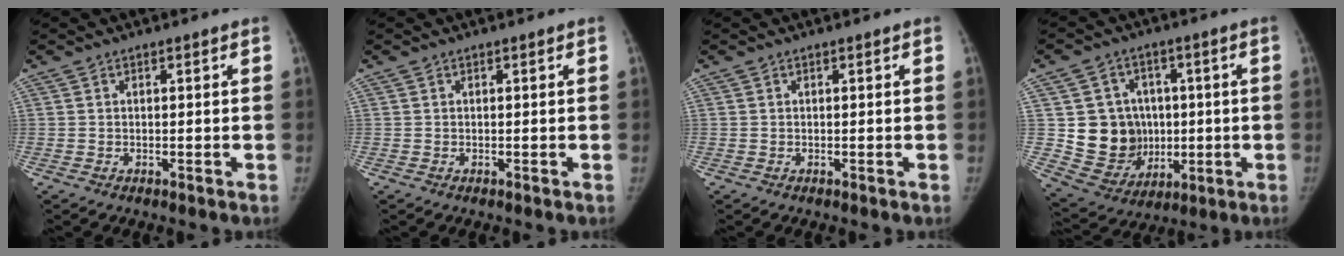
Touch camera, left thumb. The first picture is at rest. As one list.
[{"total": 0.0}, {"total": 0.0}, {"total": 13.5, "force": [0.5, 12.2, 5.5], "torque": [-0.053, 0.001, 0.036]}]